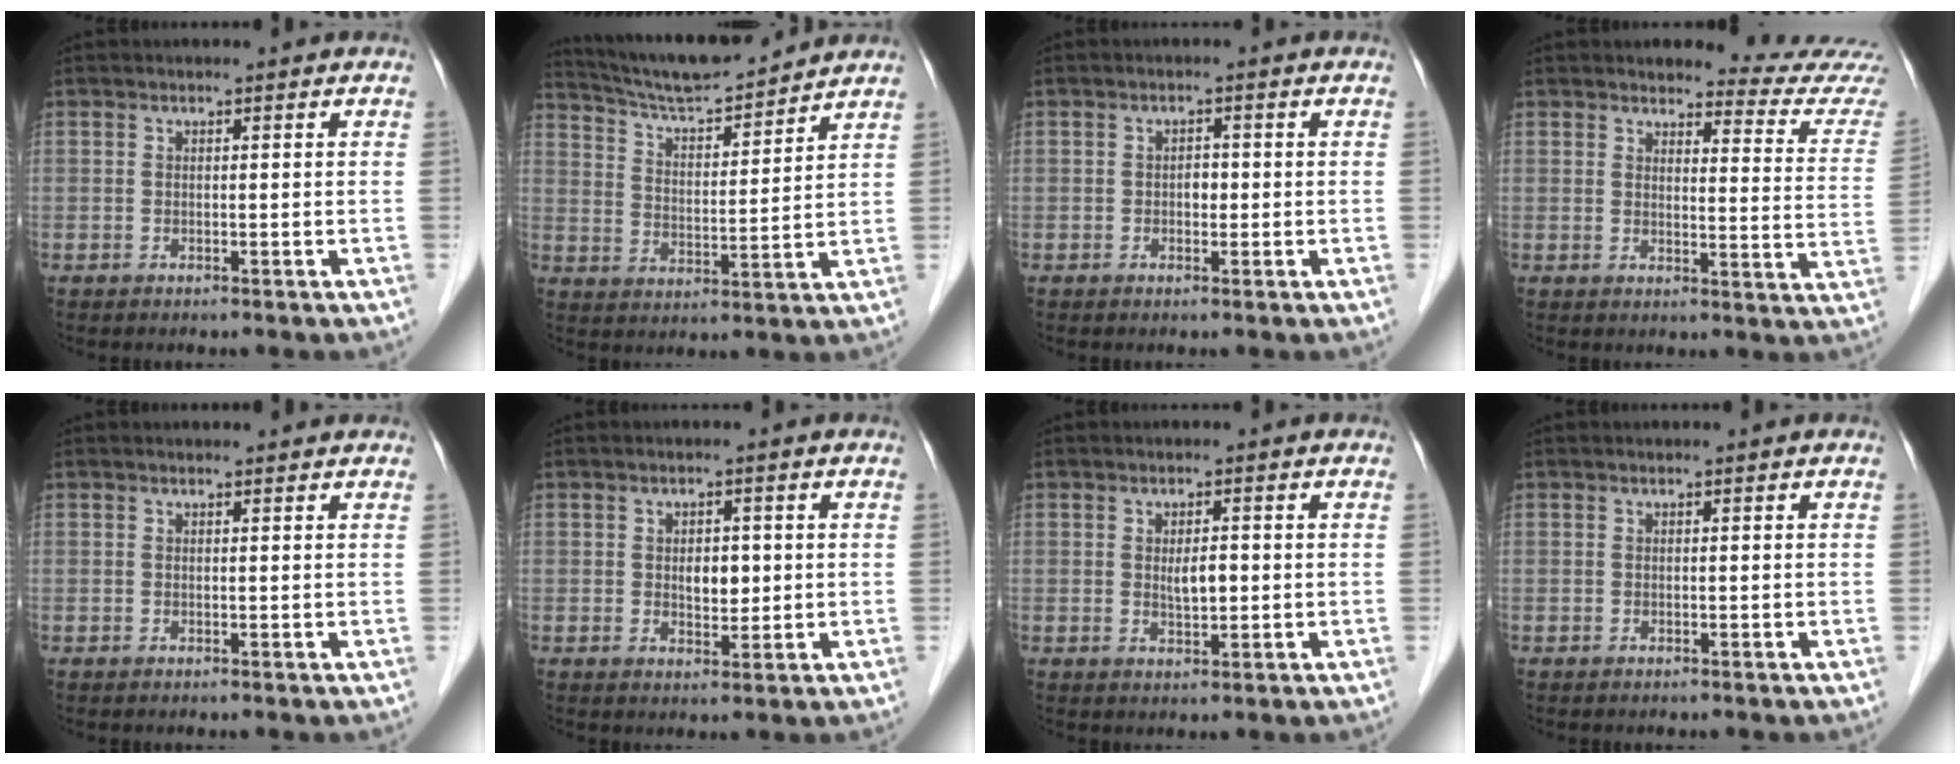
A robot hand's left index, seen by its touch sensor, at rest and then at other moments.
{"total": 12.7, "force": [12.0, 0.7, 4.1], "torque": [-0.079, 0.008, 0.203]}
{"total": 1.5, "force": [-0.4, 1.0, 1.1], "torque": [-0.014, 0.000, -0.008]}
{"total": 10.3, "force": [10.3, -0.5, 0.8], "torque": [-0.001, -0.093, 0.099]}
{"total": 1.6, "force": [1.5, 0.3, 0.3], "torque": [-0.013, 0.008, 0.015]}
{"total": 3.0, "force": [0.1, 1.9, 2.3], "torque": [-0.036, -0.004, 0.005]}
{"total": 2.6, "force": [-0.1, 0.9, 2.4], "torque": [-0.043, -0.006, 0.000]}
{"total": 0.0}